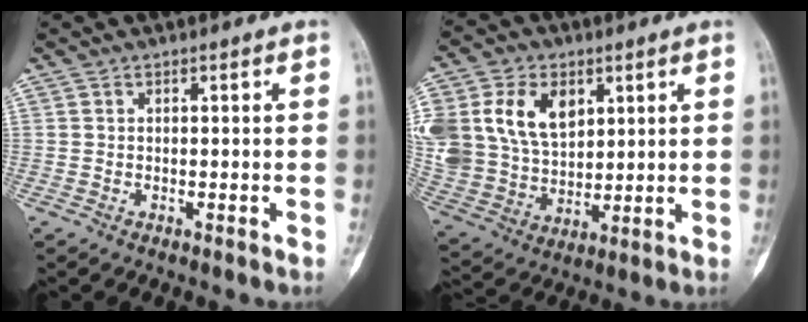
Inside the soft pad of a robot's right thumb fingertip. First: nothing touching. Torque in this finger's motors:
{"motor_torque": [-0.44, 3.05, 0.70, -0.38, 0.13]}